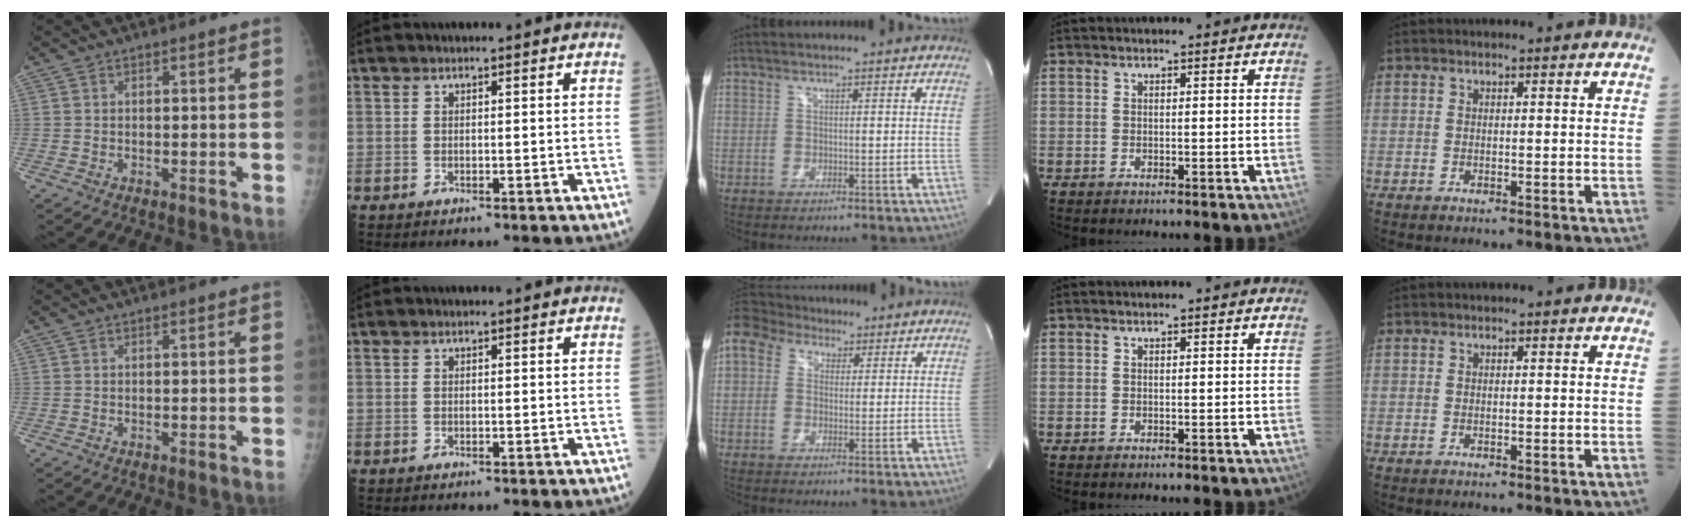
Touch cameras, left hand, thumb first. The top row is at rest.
{"middle": {"total": 8.4, "force": [5.6, 5.7, 2.8], "torque": [-0.061, 0.056, 0.105]}}